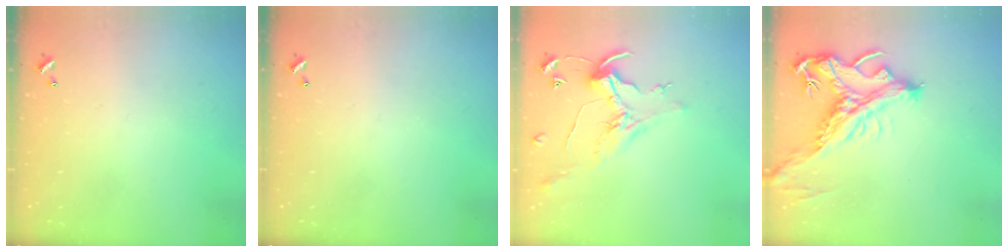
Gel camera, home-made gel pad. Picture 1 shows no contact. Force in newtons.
{"total": 0.0}
{"total": 0.8, "press": 0.0, "slide": 0.8}
{"total": 4.9, "press": 4.7, "slide": 1.6}